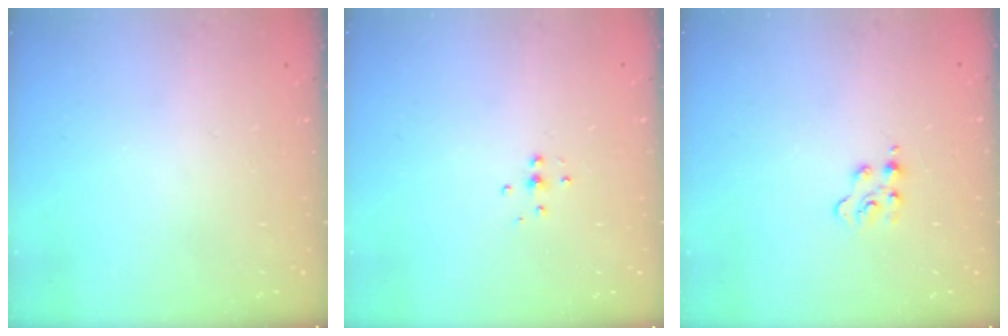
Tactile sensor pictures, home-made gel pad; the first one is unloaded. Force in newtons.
{"total": 4.7, "press": 4.6, "slide": 0.5}
{"total": 2.2, "press": 2.2, "slide": 0.5}